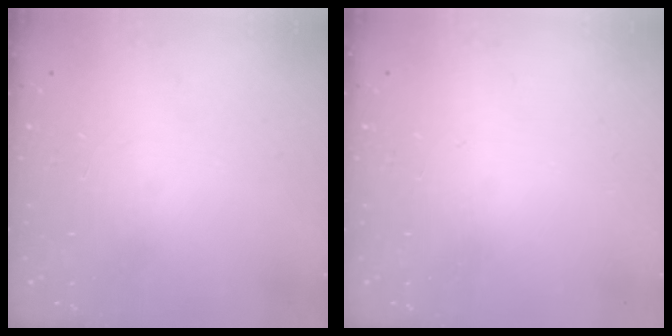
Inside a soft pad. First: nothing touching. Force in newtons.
{"total": 0.0}